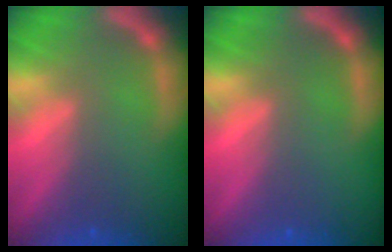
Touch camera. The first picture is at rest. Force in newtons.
{"total": 0.0}